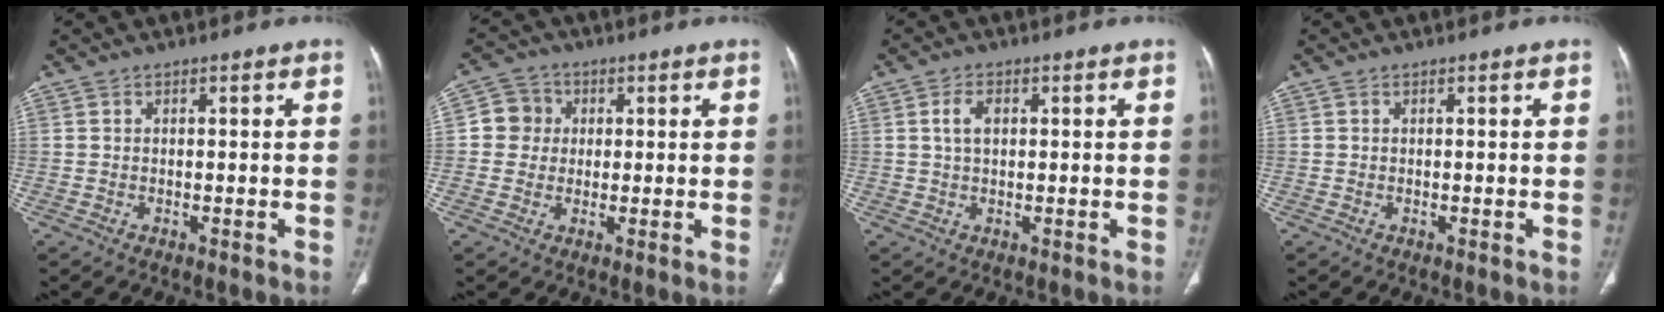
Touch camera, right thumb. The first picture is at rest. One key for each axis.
{"total": 5.6, "fx": 0.8, "fy": 5.4, "fz": 1.4, "tx": 0.001, "ty": 0.007, "tz": 0.006}
{"total": 3.2, "fx": 0.7, "fy": 1.9, "fz": 2.5, "tx": -0.050, "ty": 0.004, "tz": 0.013}
{"total": 0.0}